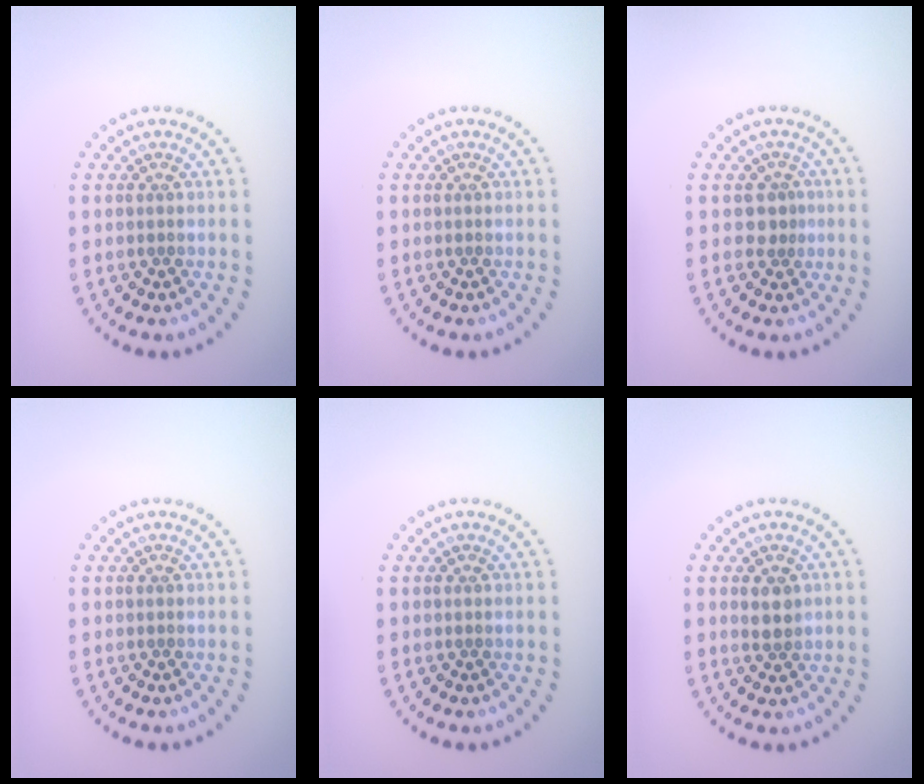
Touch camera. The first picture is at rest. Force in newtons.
{"total": 0.0}
{"total": 1.5, "press": 1.1, "slide": 1.0}
{"total": 0.0}
{"total": 0.0}
{"total": 1.8, "press": 1.8, "slide": 0.6}